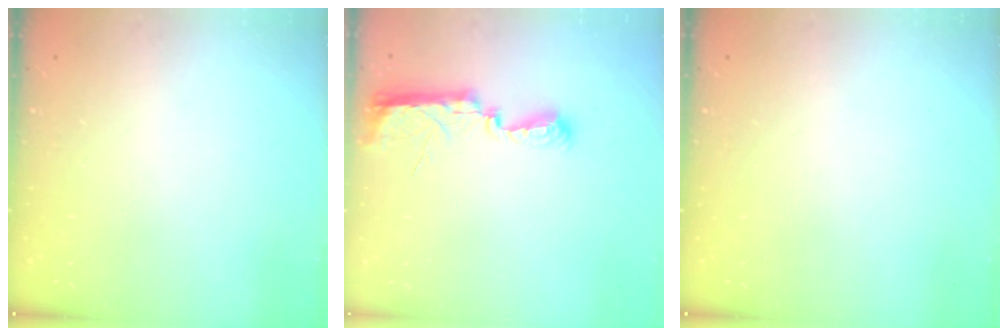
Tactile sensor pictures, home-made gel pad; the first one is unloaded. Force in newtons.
{"total": 7.9, "press": 7.8, "slide": 0.8}
{"total": 0.0}